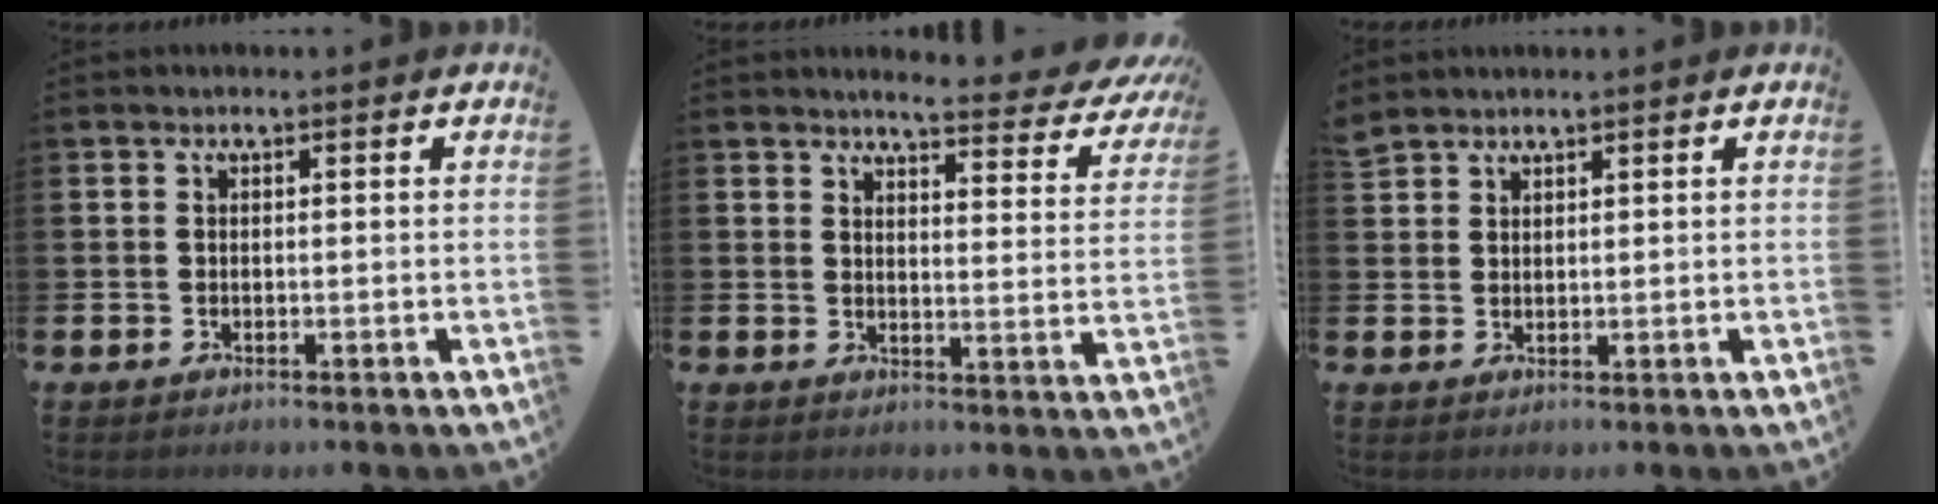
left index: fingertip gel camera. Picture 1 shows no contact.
{"total": 4.2, "force": [3.8, 0.5, 1.5], "torque": [-0.029, -0.037, 0.057]}
{"total": 2.4, "force": [2.3, 0.7, 0.0], "torque": [0.005, -0.008, 0.042]}